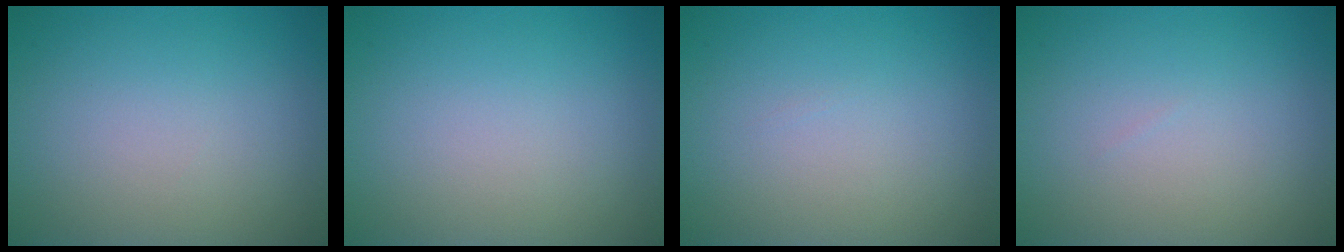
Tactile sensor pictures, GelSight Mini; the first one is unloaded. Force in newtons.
{"total": 0.0}
{"total": 0.0}
{"total": 0.0}